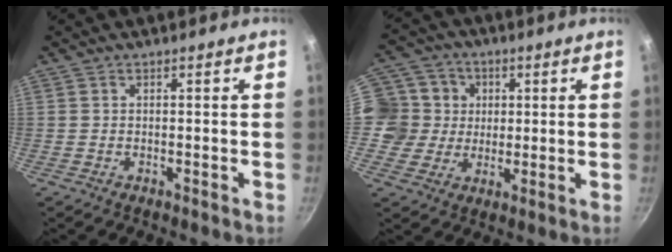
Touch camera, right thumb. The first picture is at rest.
{"total": 10.2, "force": [1.4, 9.7, 2.9], "torque": [-0.020, 0.009, 0.011]}